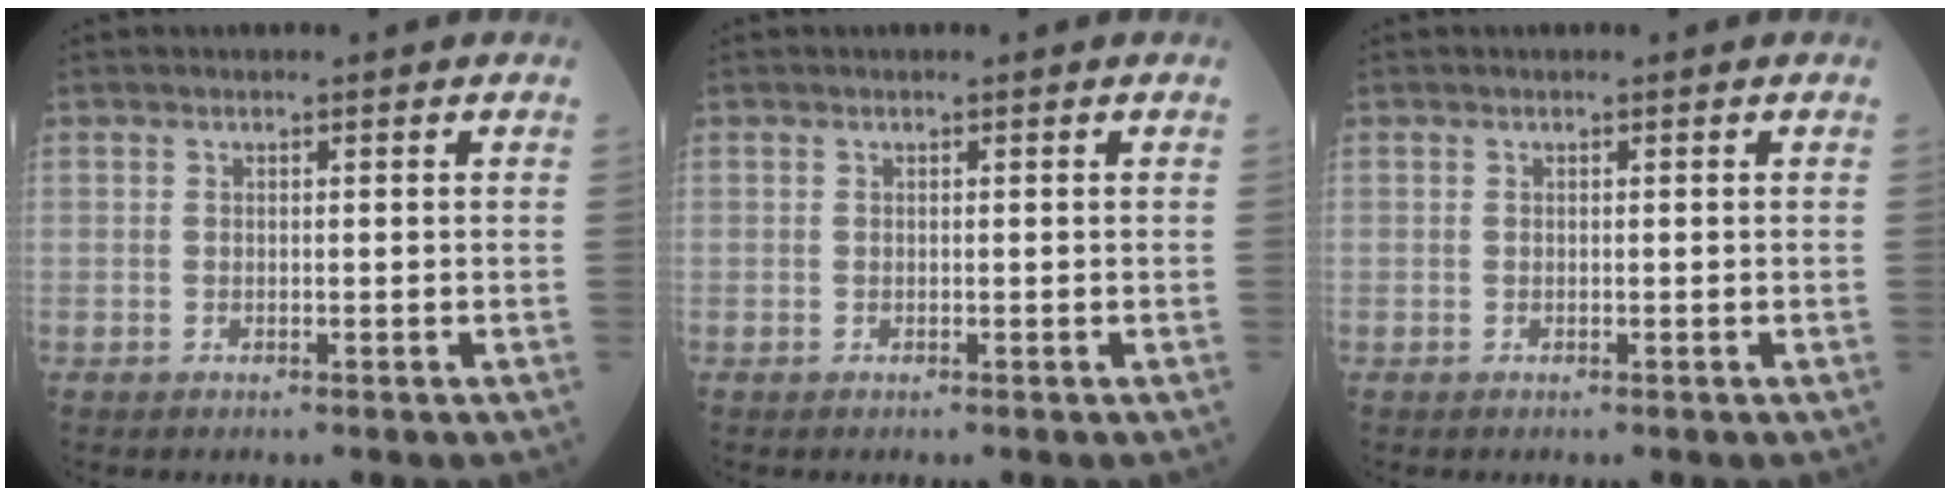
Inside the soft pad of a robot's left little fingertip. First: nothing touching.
{"total": 0.0}
{"total": 0.0}